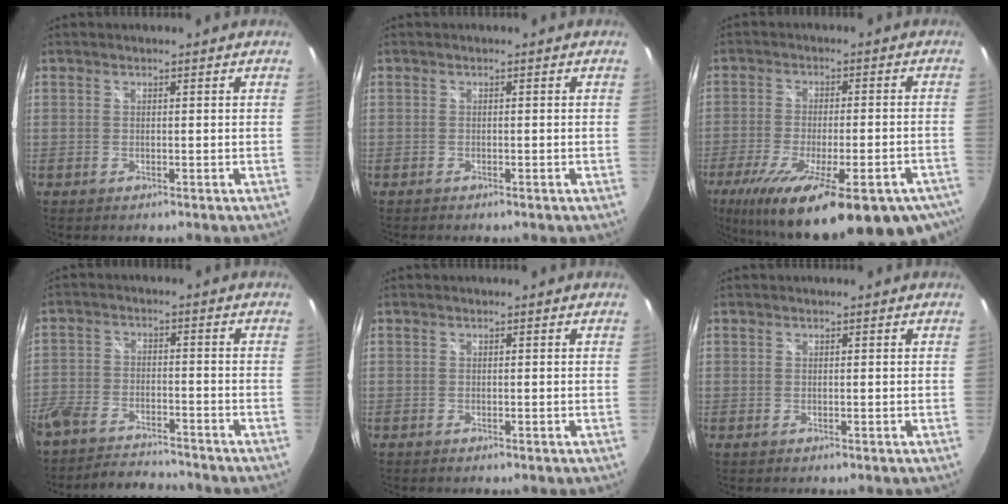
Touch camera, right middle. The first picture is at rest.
{"total": 0.8, "force": [-0.6, 0.3, 0.3], "torque": [-0.008, -0.003, -0.011]}
{"total": 28.3, "force": [-18.8, 7.8, 19.6], "torque": [-0.344, -0.071, -0.265]}
{"total": 12.2, "force": [-10.6, 3.9, 4.4], "torque": [-0.124, -0.013, -0.182]}
{"total": 0.0}
{"total": 0.0}